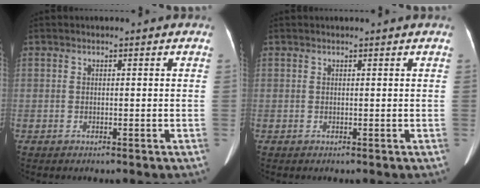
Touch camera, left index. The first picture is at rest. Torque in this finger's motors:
{"motor_torque": [0.43, -0.70, -0.01, 0.02]}